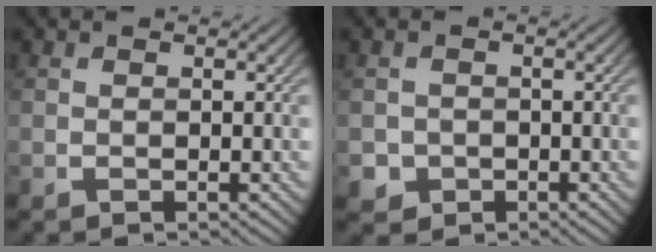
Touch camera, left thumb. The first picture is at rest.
{"total": 2.1, "force": [-0.9, 1.9, 0.3], "torque": [-0.002, -0.006, -0.018]}